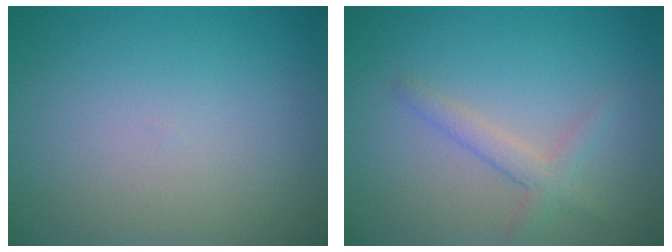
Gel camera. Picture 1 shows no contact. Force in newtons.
{"total": 2.0, "press": 2.0, "slide": 0.1}